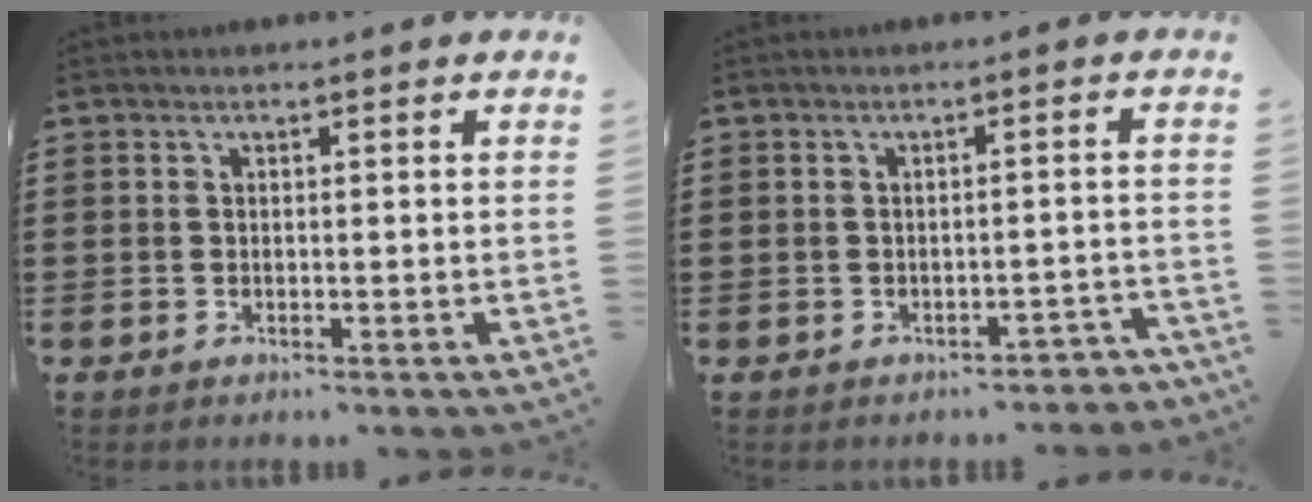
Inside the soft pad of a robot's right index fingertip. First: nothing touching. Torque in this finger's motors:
{"motor_torque": [-1.62, 0.52, -0.92, -0.21]}